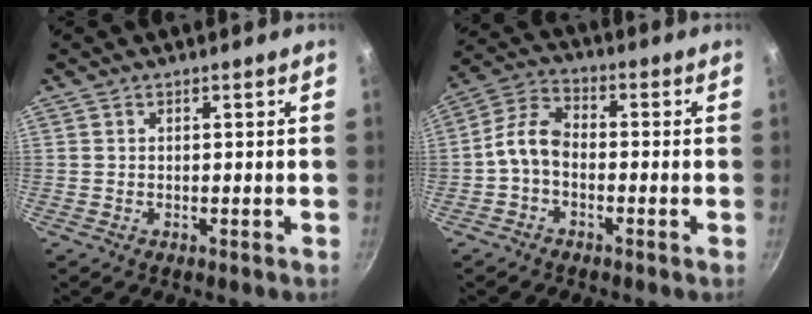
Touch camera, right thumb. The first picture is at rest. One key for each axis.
{"total": 6.9, "fx": -1.7, "fy": 4.3, "fz": 5.1, "tx": -0.100, "ty": 0.034, "tz": -0.047}